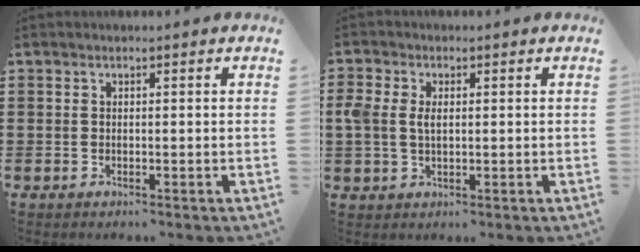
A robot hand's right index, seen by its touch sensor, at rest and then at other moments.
{"total": 3.5, "force": [0.3, 2.3, 2.6], "torque": [-0.070, 0.005, 0.000]}